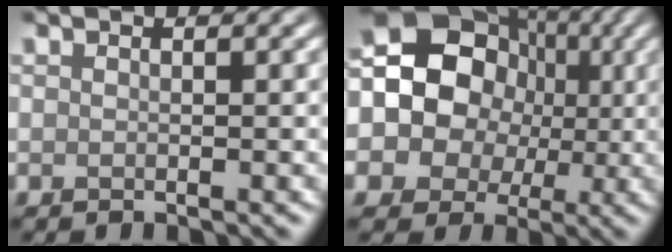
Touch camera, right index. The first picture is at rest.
{"total": 13.8, "force": [0.3, 12.0, 6.9], "torque": [-0.141, 0.024, -0.019]}